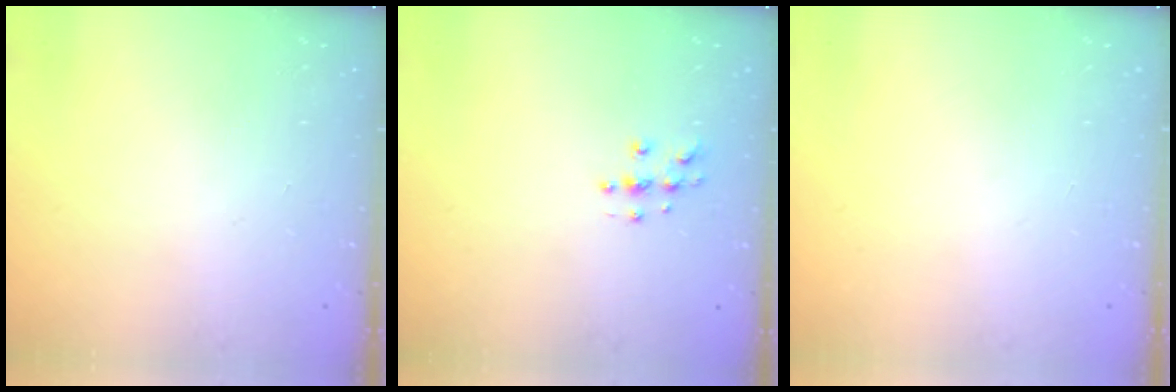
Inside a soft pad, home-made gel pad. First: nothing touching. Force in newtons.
{"total": 4.6, "press": 4.6, "slide": 0.2}
{"total": 0.0}